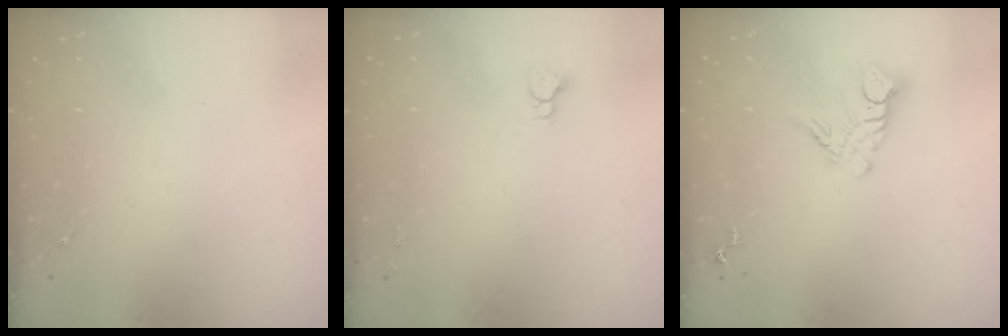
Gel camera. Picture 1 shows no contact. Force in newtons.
{"total": 2.9, "press": 2.9, "slide": 0.2}
{"total": 9.8, "press": 9.7, "slide": 0.8}